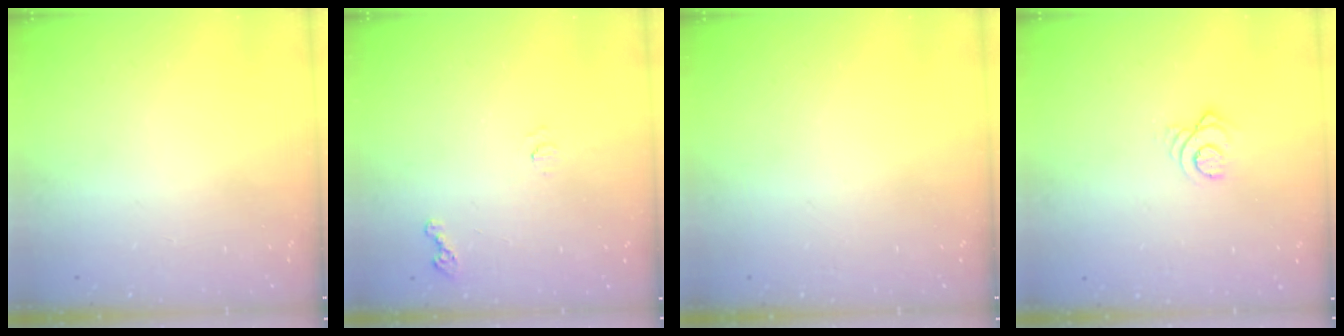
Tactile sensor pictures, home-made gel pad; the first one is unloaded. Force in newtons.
{"total": 3.9, "press": 3.8, "slide": 0.5}
{"total": 0.0}
{"total": 3.6, "press": 3.6, "slide": 0.2}